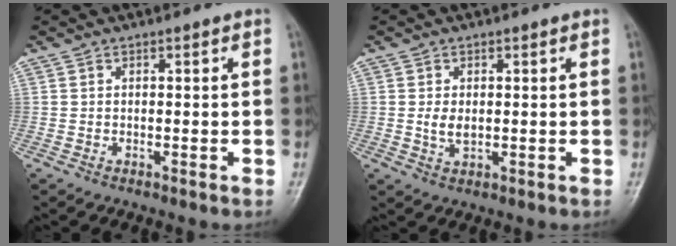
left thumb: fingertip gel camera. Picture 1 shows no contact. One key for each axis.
{"total": 2.7, "fx": 0.2, "fy": 1.7, "fz": 2.1, "tx": -0.039, "ty": -0.005, "tz": 0.006}